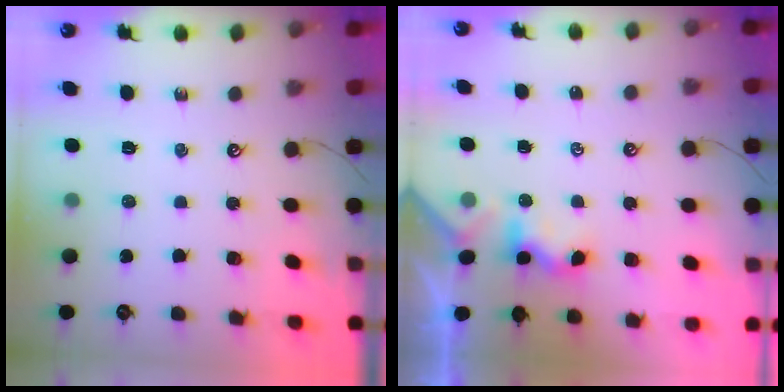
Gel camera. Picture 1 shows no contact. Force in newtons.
{"total": 1.7, "press": 1.6, "slide": 0.5}